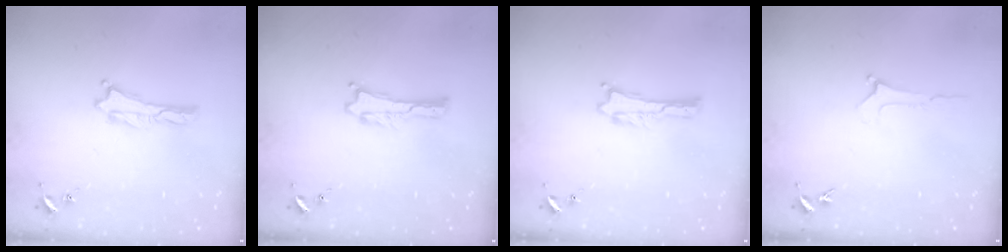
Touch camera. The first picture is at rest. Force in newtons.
{"total": 0.0}
{"total": 0.0}
{"total": 0.0}